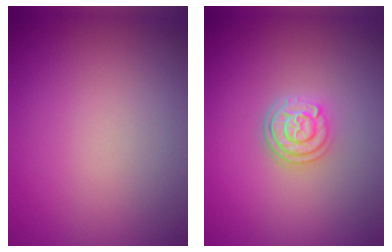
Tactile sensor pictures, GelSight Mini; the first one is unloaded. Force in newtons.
{"total": 3.0, "press": 2.4, "slide": 1.8}